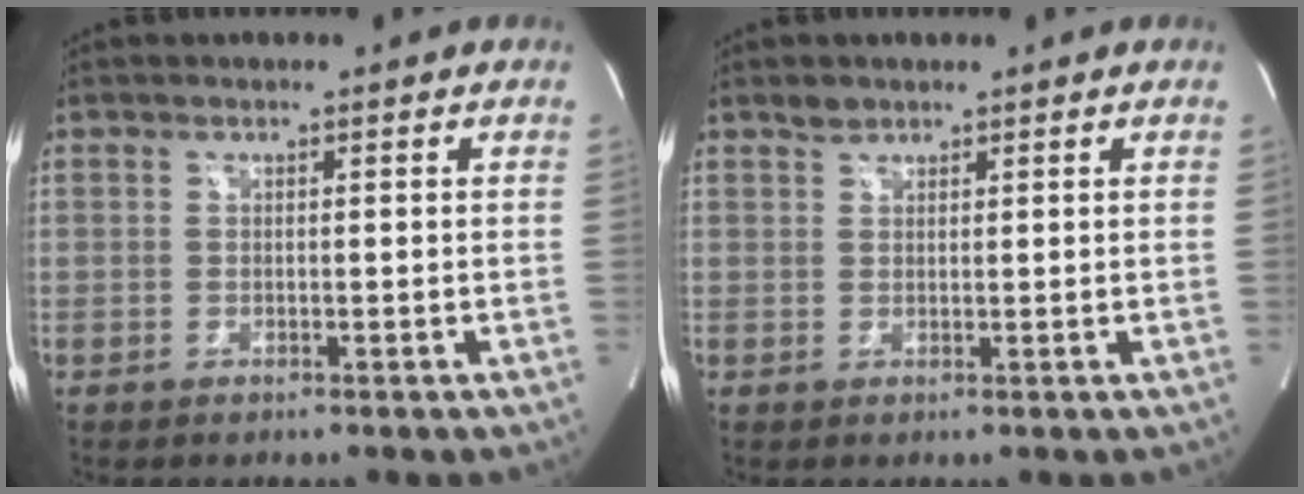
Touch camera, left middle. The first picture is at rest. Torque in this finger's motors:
{"motor_torque": [0.20, 0.05, -0.09, 0.00]}